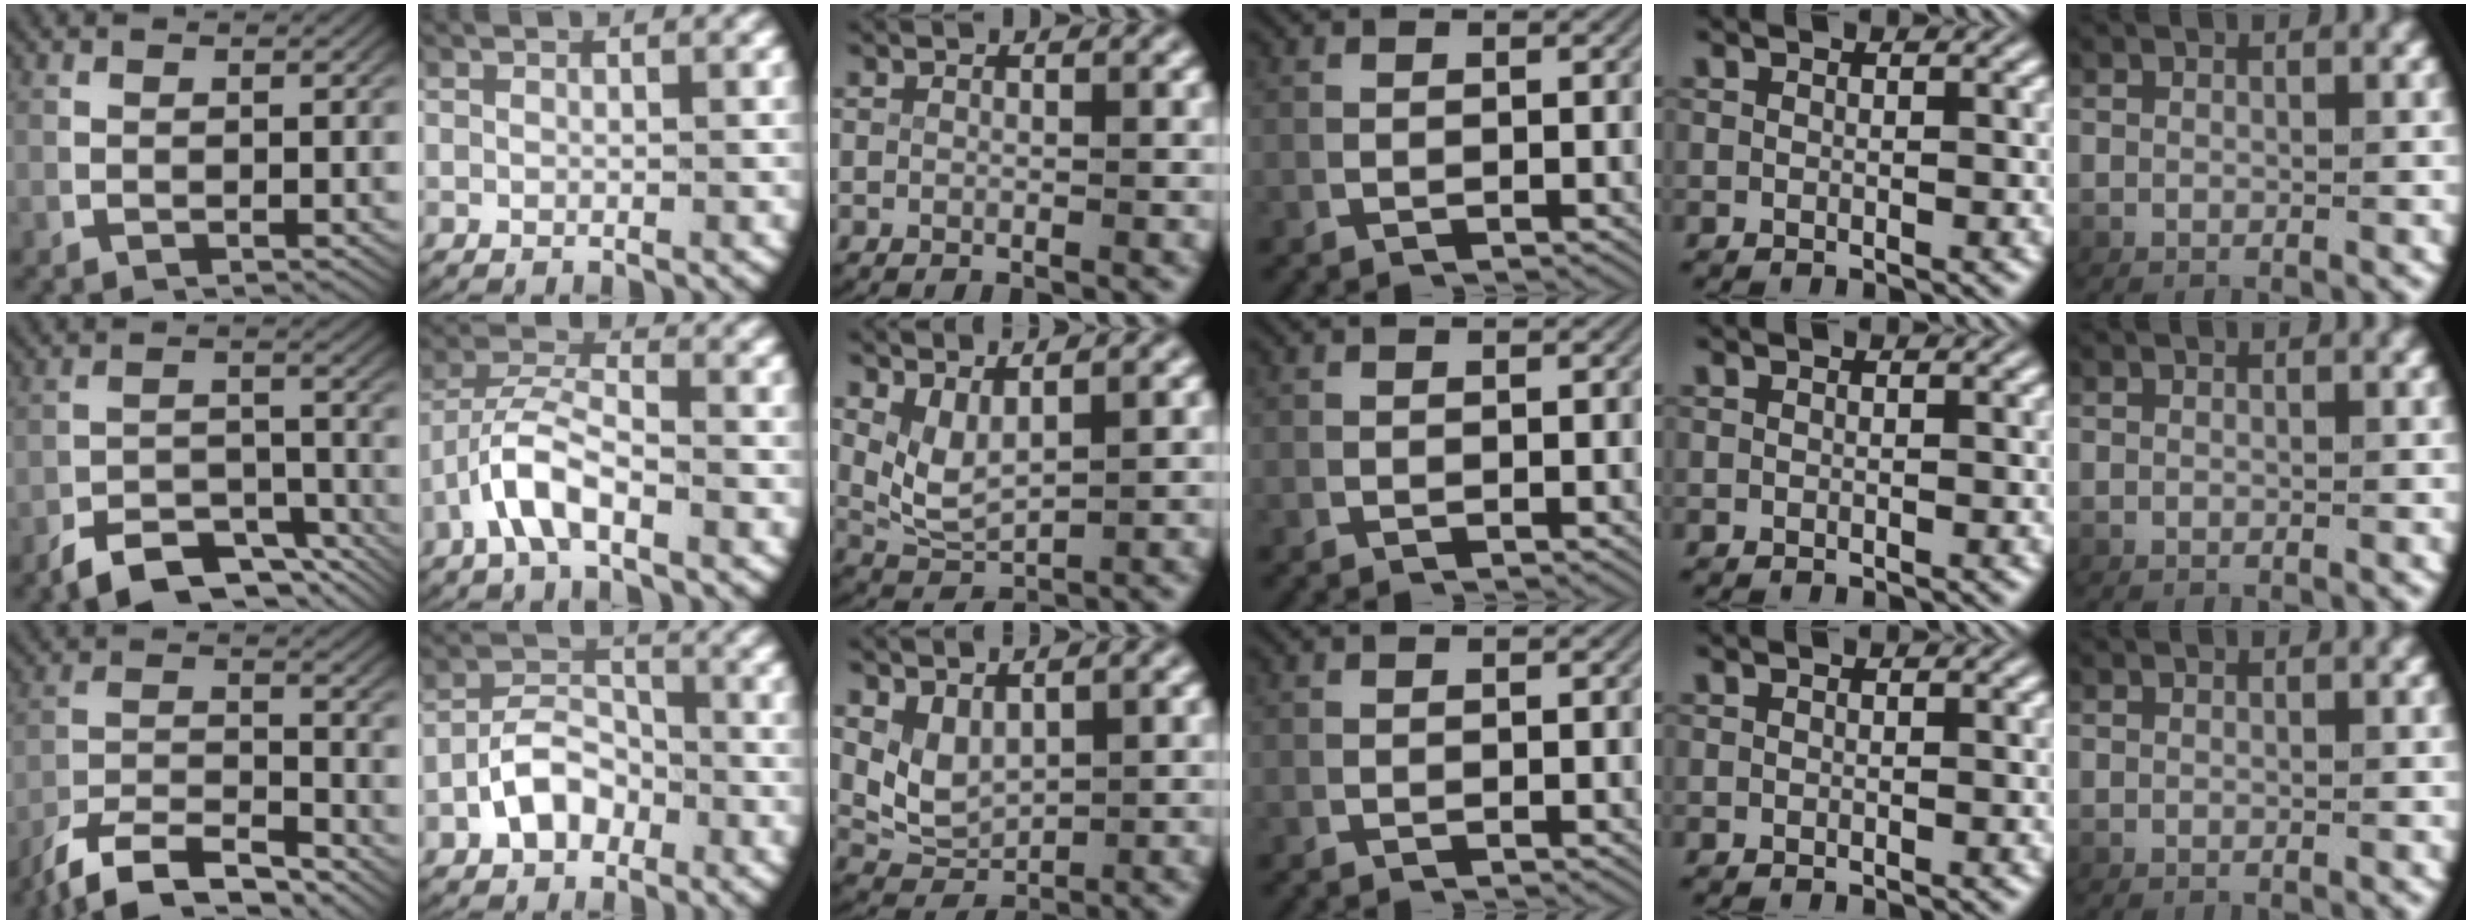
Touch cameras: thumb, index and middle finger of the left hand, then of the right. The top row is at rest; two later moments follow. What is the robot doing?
{"motion": "lift_and_place", "object": "card"}